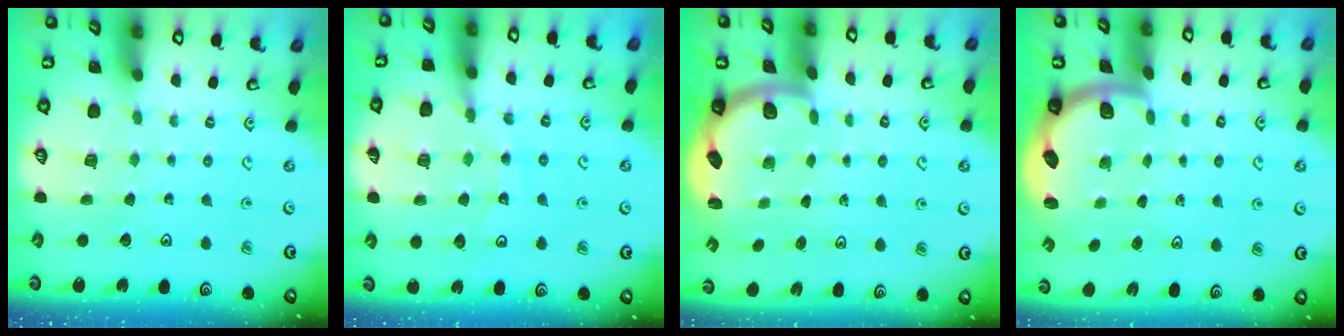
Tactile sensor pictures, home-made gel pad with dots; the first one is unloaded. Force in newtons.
{"total": 12.5, "press": 12.2, "slide": 3.0}
{"total": 2.4, "press": 1.7, "slide": 1.6}
{"total": 1.9, "press": 1.8, "slide": 0.5}